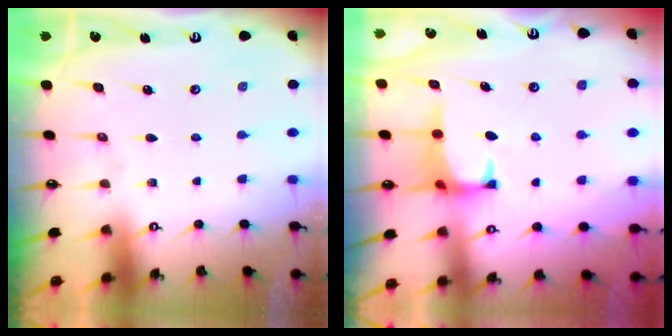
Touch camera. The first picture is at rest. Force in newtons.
{"total": 1.1, "press": 0.9, "slide": 0.6}